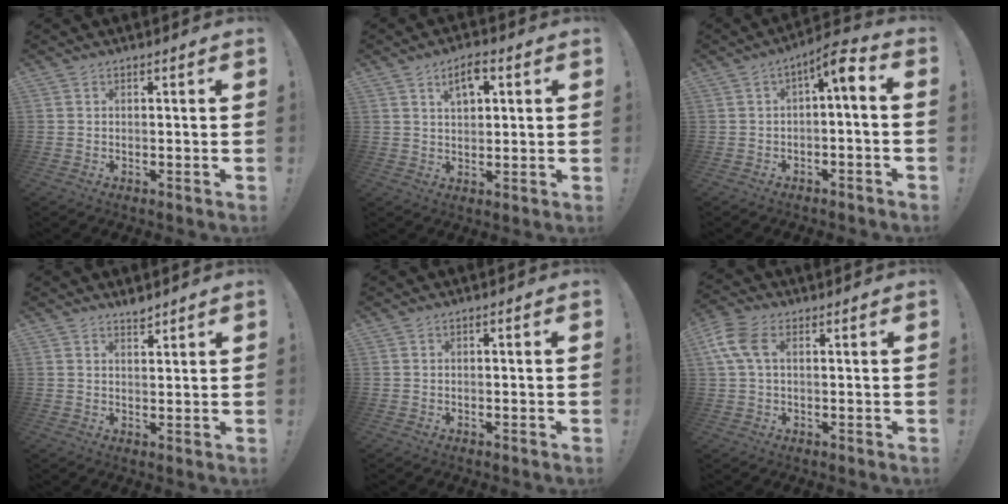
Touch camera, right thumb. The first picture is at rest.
{"total": 5.9, "force": [2.6, 3.1, 4.4], "torque": [-0.064, -0.003, 0.043]}
{"total": 6.4, "force": [0.2, 1.2, 6.2], "torque": [-0.103, -0.001, 0.001]}
{"total": 2.3, "force": [2.1, 0.5, 0.8], "torque": [-0.007, -0.013, 0.036]}
{"total": 0.8, "force": [-0.7, 0.1, 0.3], "torque": [-0.011, 0.003, -0.012]}
{"total": 8.2, "force": [2.0, 4.9, 6.2], "torque": [-0.144, 0.008, 0.037]}